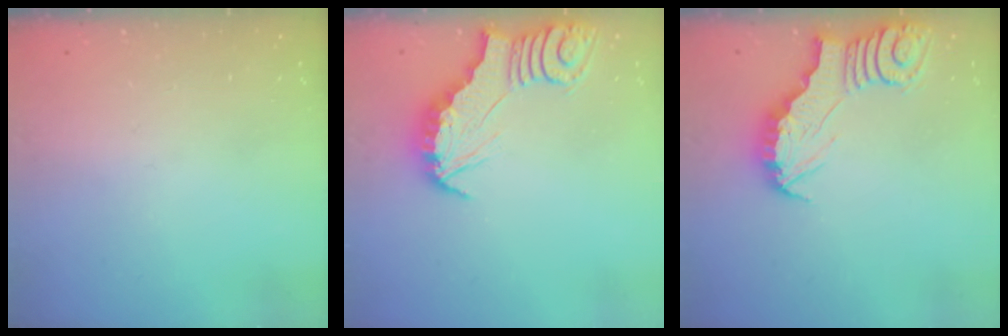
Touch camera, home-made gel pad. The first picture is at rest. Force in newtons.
{"total": 2.7, "press": 2.7, "slide": 0.3}
{"total": 2.9, "press": 2.9, "slide": 0.2}